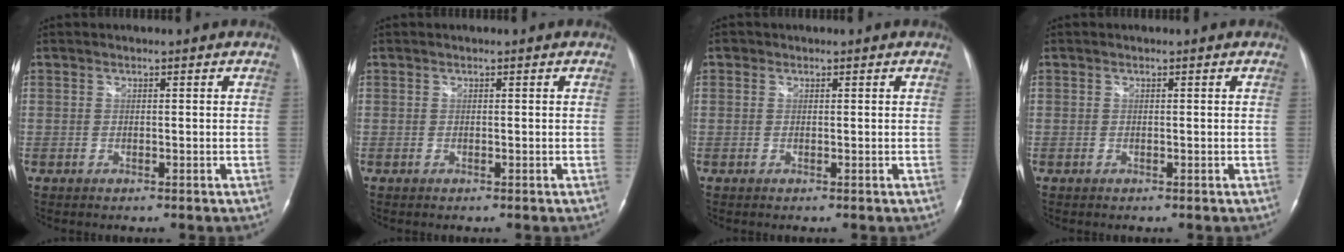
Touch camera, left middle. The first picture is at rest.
{"total": 0.0}
{"total": 0.6, "force": [0.3, 0.5, 0.1], "torque": [0.002, 0.002, 0.001]}
{"total": 0.0}